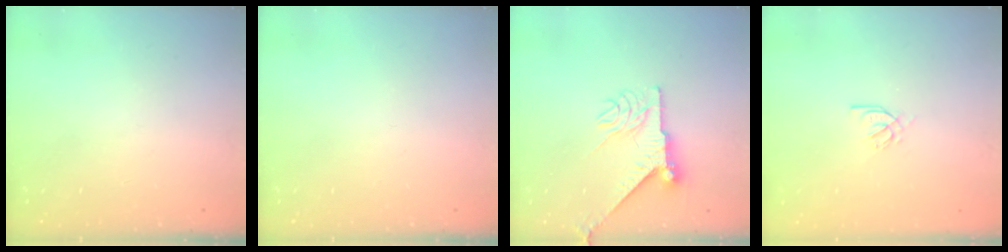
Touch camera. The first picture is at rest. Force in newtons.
{"total": 0.0}
{"total": 9.0, "press": 9.0, "slide": 0.6}
{"total": 3.5, "press": 3.5, "slide": 0.2}